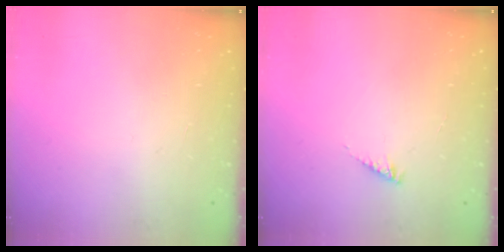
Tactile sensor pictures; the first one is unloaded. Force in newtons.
{"total": 1.7, "press": 1.6, "slide": 0.3}